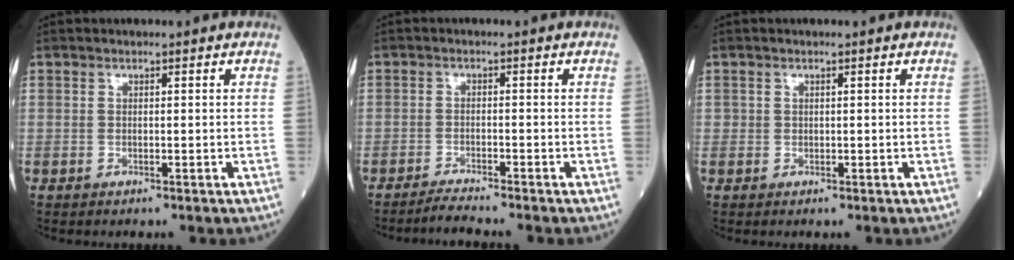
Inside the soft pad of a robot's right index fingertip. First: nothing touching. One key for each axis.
{"total": 3.0, "fx": -2.8, "fy": -0.8, "fz": 0.6, "tx": -0.019, "ty": -0.014, "tz": -0.052}
{"total": 0.0}